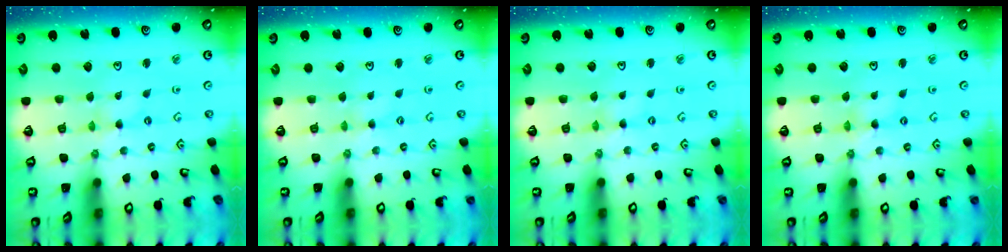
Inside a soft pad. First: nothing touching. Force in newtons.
{"total": 0.0}
{"total": 0.0}
{"total": 0.8, "press": 0.8, "slide": 0.2}